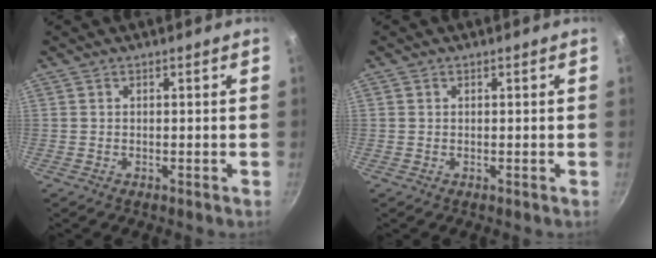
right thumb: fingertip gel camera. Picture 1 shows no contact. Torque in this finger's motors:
{"motor_torque": [0.15, 0.15, -0.38, 0.22, 0.00]}